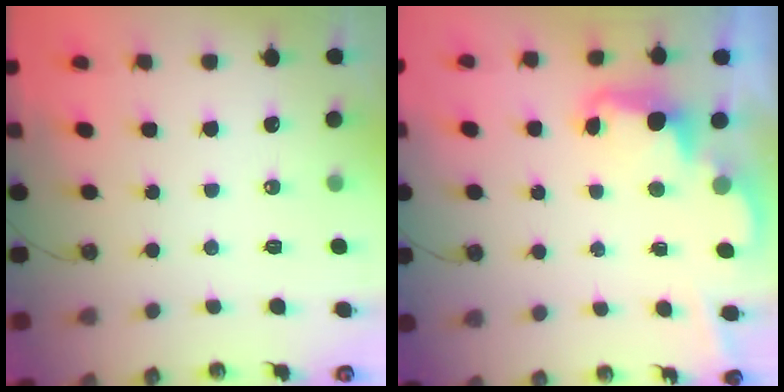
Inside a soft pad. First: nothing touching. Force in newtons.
{"total": 2.5, "press": 2.4, "slide": 0.6}